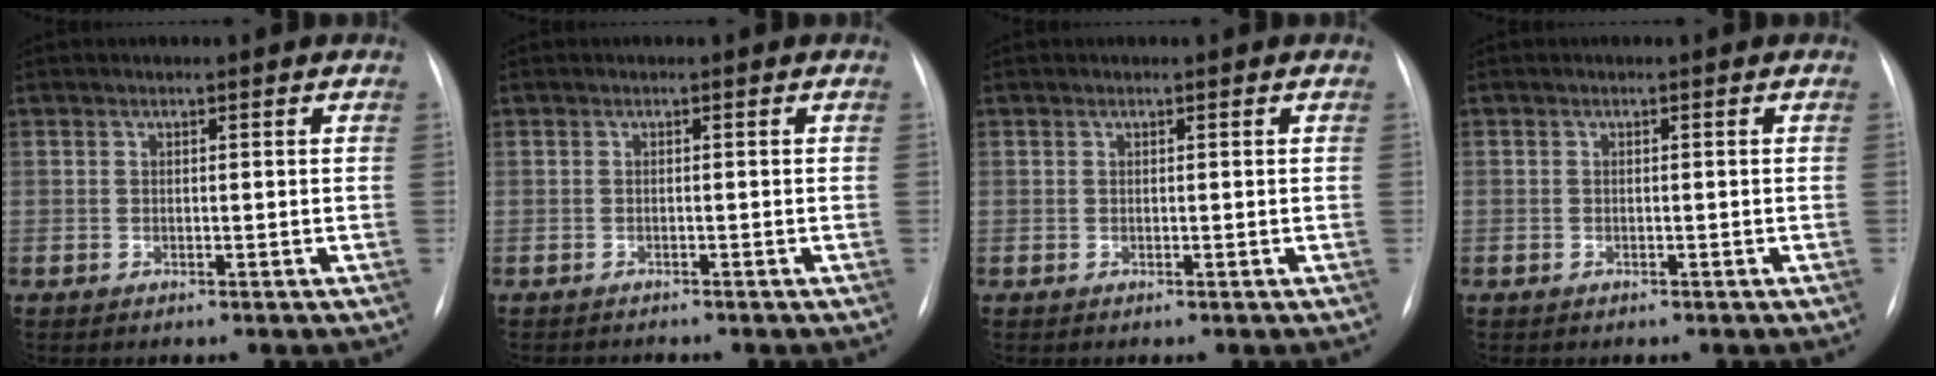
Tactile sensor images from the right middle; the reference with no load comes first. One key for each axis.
{"total": 1.3, "fx": -1.3, "fy": -0.1, "fz": 0.0, "tx": 0.002, "ty": -0.005, "tz": -0.018}
{"total": 0.0}
{"total": 0.8, "fx": -0.5, "fy": 0.6, "fz": 0.0, "tx": -0.007, "ty": 0.005, "tz": -0.008}